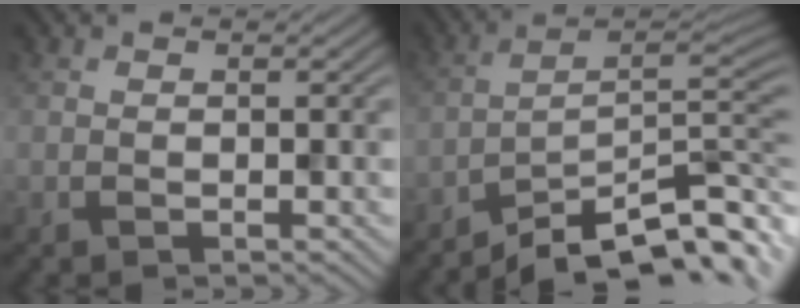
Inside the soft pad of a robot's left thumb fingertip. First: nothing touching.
{"total": 10.3, "force": [-9.1, 1.4, 4.7], "torque": [-0.067, 0.003, -0.148]}